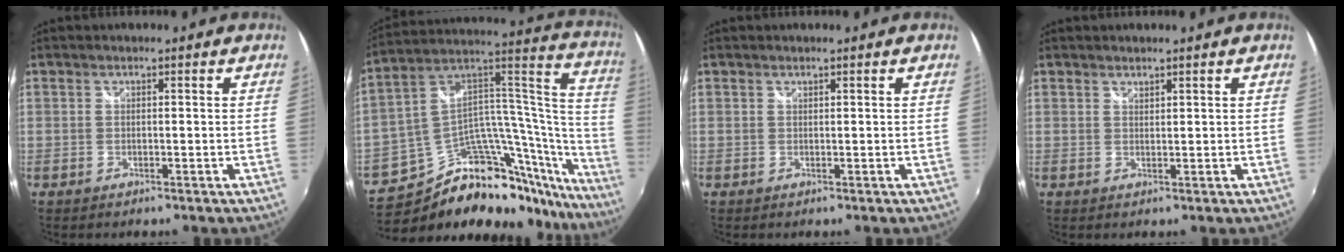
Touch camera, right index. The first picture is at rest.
{"total": 29.6, "force": [-22.5, 13.1, 14.0], "torque": [-0.184, 0.075, -0.336]}
{"total": 0.0}
{"total": 1.0, "force": [1.0, 0.3, 0.1], "torque": [-0.001, 0.000, 0.017]}